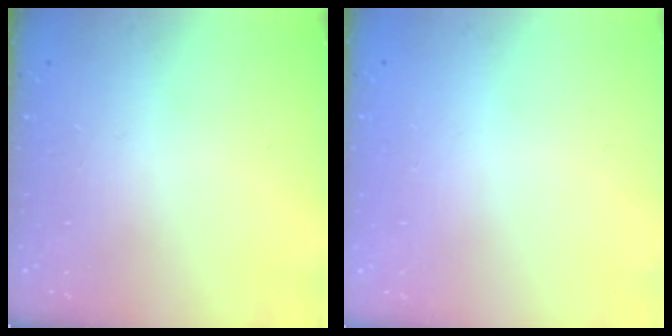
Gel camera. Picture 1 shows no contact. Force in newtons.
{"total": 0.0}